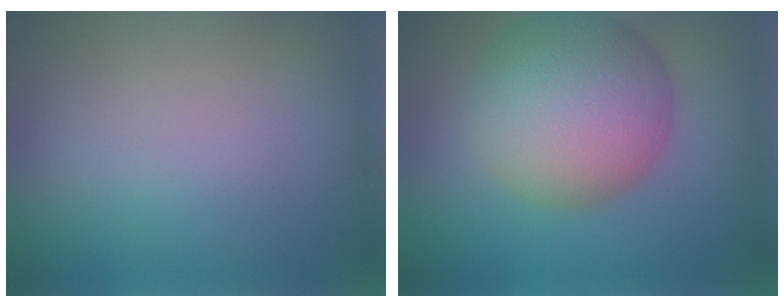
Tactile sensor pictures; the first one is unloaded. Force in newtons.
{"total": 11.0, "press": 11.0, "slide": 0.7}